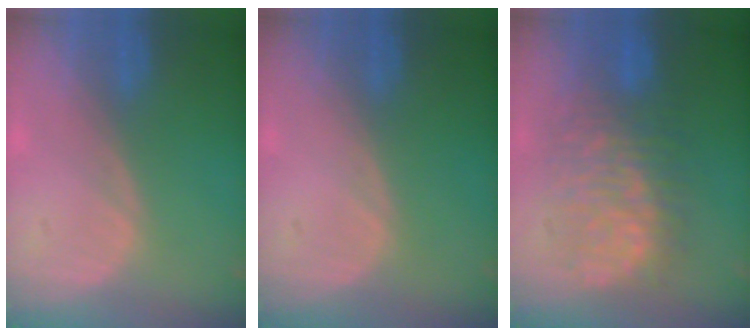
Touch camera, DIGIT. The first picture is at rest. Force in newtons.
{"total": 0.0}
{"total": 10.1, "press": 10.0, "slide": 1.1}